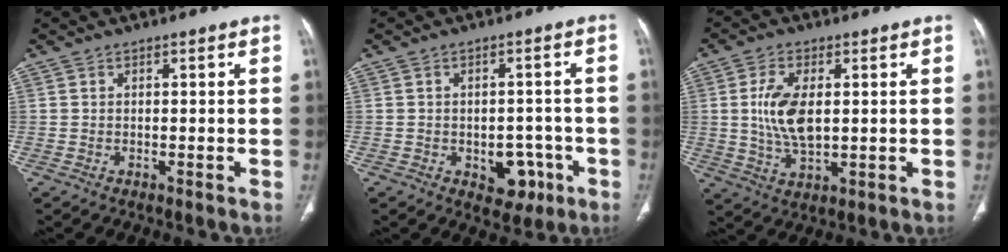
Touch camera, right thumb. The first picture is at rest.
{"total": 6.7, "force": [-2.7, 4.6, 4.1], "torque": [-0.019, 0.019, -0.027]}
{"total": 9.3, "force": [1.1, 4.8, 8.0], "torque": [-0.160, -0.010, 0.027]}